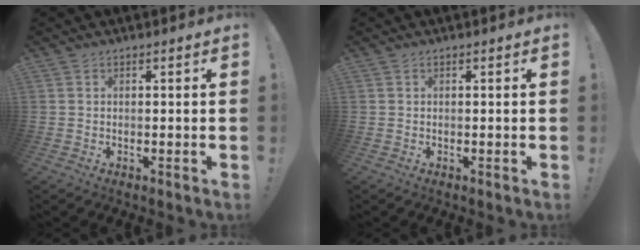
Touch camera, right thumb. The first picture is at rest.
{"total": 0.0}